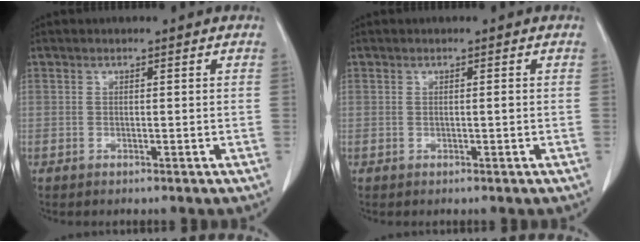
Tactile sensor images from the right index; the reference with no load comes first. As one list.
[{"total": 0.6, "force": [0.0, 0.0, 0.6], "torque": [-0.012, -0.001, 0.000]}]